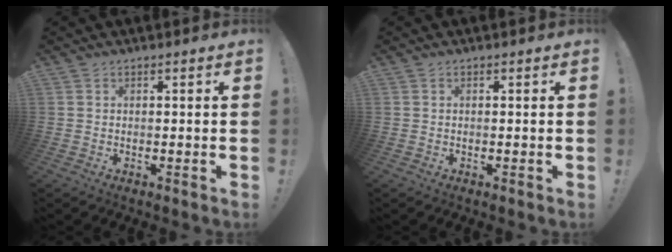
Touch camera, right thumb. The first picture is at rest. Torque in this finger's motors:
{"motor_torque": [-0.13, -0.07, -0.20, 0.28, 0.00]}